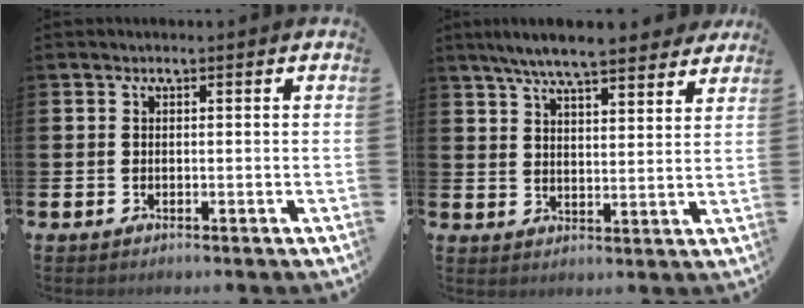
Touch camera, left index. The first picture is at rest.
{"total": 7.4, "force": [6.9, 0.8, 2.5], "torque": [-0.057, -0.033, 0.121]}